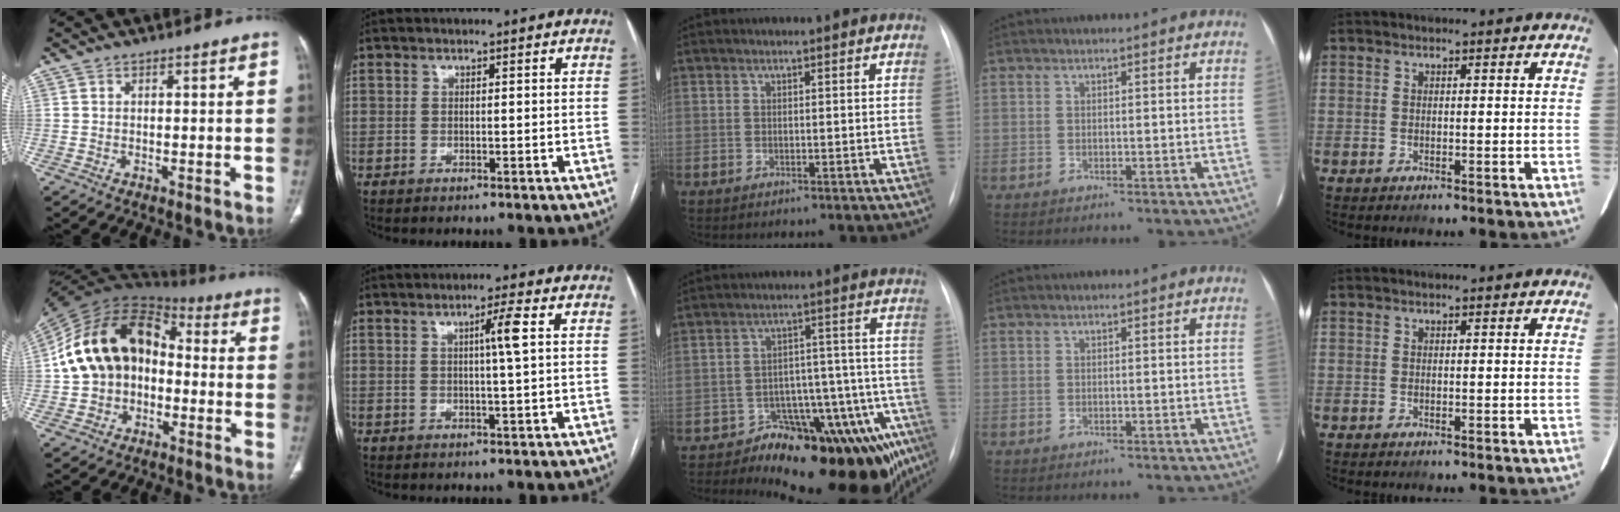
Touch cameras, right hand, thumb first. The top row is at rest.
{"thumb": {"total": 18.1, "force": [-0.5, 13.5, 11.9], "torque": [-0.196, 0.045, -0.019]}, "index": {"total": 3.6, "force": [0.8, -0.7, 3.4], "torque": [-0.060, 0.000, 0.012]}, "middle": {"total": 16.6, "force": [-10.8, 4.5, 11.8], "torque": [-0.070, 0.057, -0.146]}}